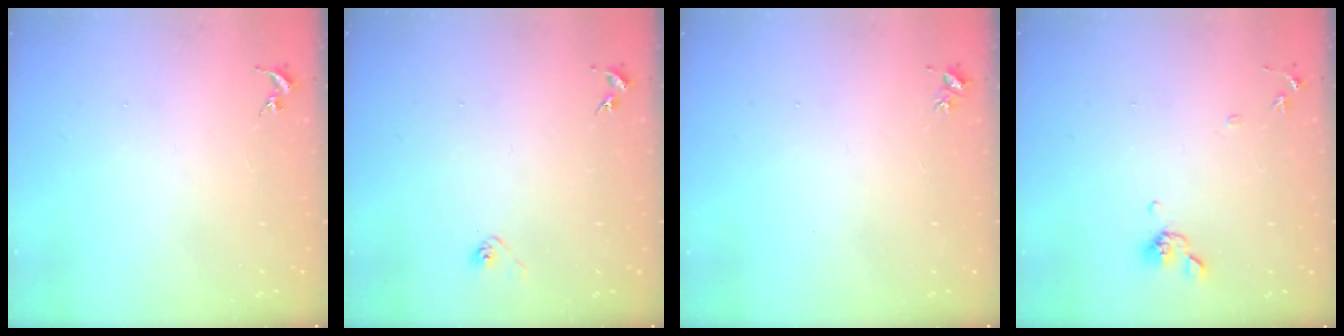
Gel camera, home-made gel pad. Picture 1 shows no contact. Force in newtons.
{"total": 2.8, "press": 2.6, "slide": 1.1}
{"total": 3.1, "press": 3.0, "slide": 0.3}
{"total": 8.3, "press": 8.2, "slide": 1.6}